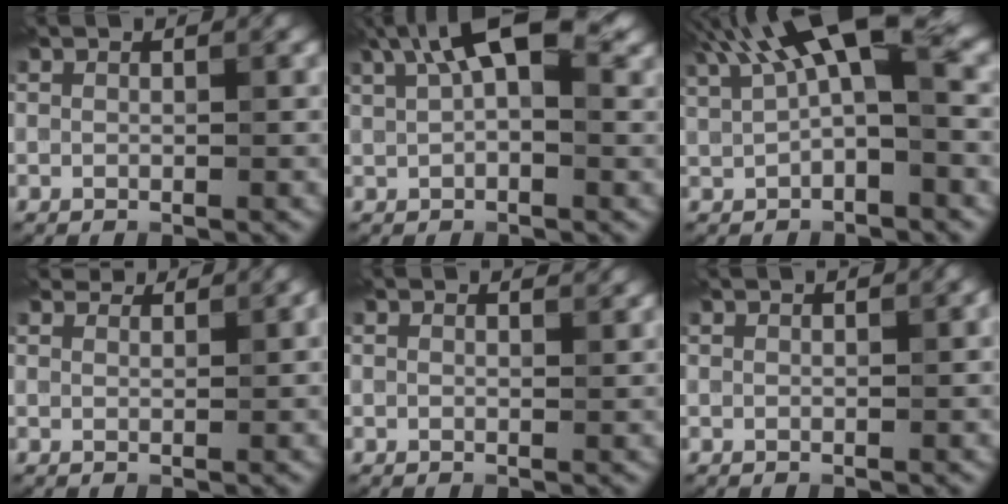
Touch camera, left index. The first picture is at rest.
{"total": 8.1, "force": [3.5, 3.4, 6.4], "torque": [-0.100, 0.020, 0.051]}
{"total": 8.2, "force": [3.0, 2.7, 7.1], "torque": [-0.121, 0.017, 0.045]}
{"total": 2.8, "force": [2.5, 0.9, 0.9], "torque": [-0.016, 0.001, 0.035]}
{"total": 1.0, "force": [0.9, 0.1, 0.4], "torque": [-0.010, -0.005, 0.007]}
{"total": 0.6, "force": [0.4, 0.0, 0.3], "torque": [-0.003, 0.006, 0.007]}